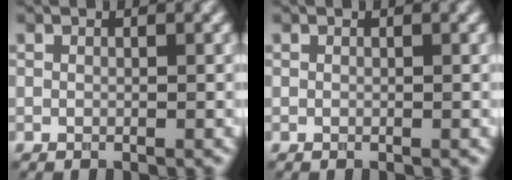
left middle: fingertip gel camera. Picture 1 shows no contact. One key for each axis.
{"total": 0.0}